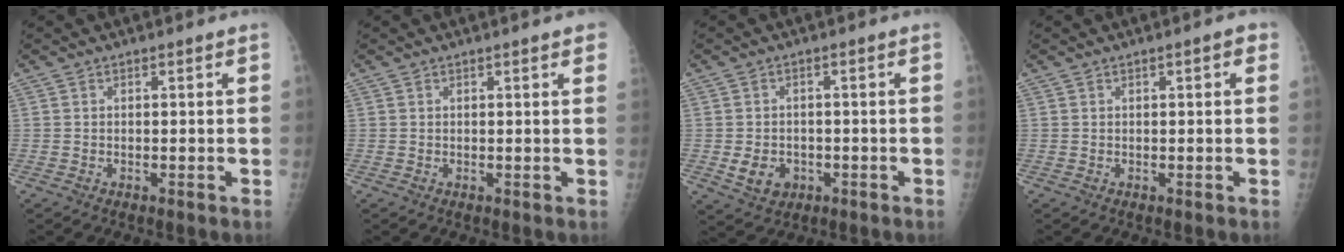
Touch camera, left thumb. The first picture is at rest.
{"total": 3.2, "force": [2.2, 0.3, 2.3], "torque": [-0.023, 0.003, 0.019]}
{"total": 5.0, "force": [-1.2, 4.1, 2.6], "torque": [-0.032, 0.003, -0.010]}
{"total": 1.8, "force": [0.7, 0.5, 1.6], "torque": [-0.018, 0.002, 0.007]}